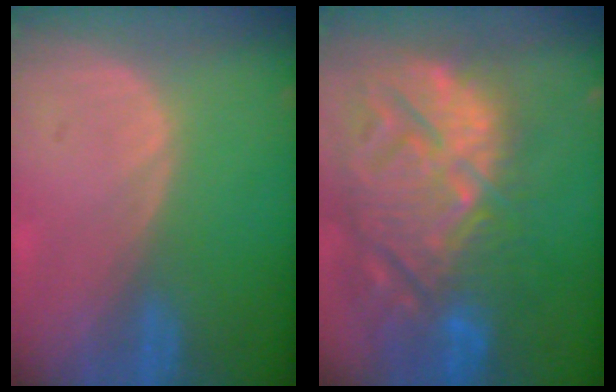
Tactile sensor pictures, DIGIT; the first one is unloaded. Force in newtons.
{"total": 15.3, "press": 13.2, "slide": 7.8}